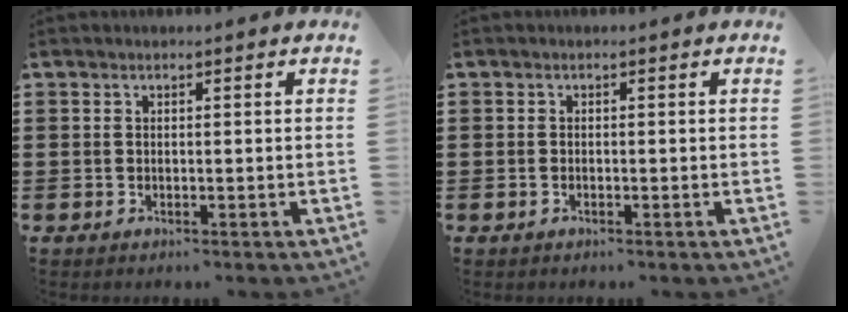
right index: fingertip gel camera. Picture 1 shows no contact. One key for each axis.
{"total": 0.5, "fx": -0.3, "fy": 0.2, "fz": 0.3, "tx": -0.009, "ty": -0.003, "tz": -0.006}